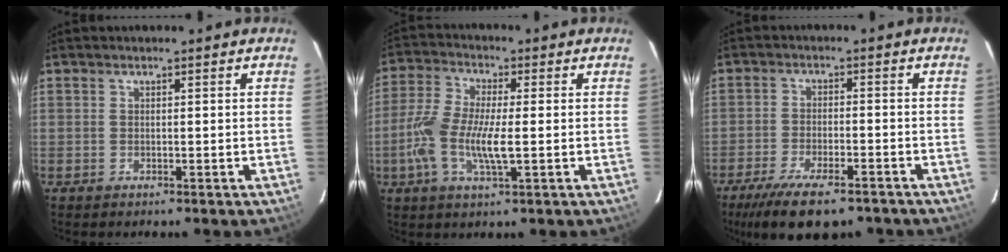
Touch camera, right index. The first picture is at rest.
{"total": 10.4, "force": [-1.9, 3.0, 9.8], "torque": [-0.212, -0.002, -0.043]}
{"total": 14.2, "force": [-10.4, 4.6, 8.4], "torque": [-0.179, -0.036, -0.167]}